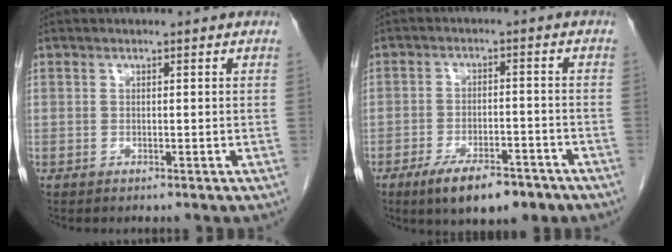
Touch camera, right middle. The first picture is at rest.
{"total": 9.2, "force": [-6.4, 3.2, 5.8], "torque": [-0.087, -0.004, -0.099]}